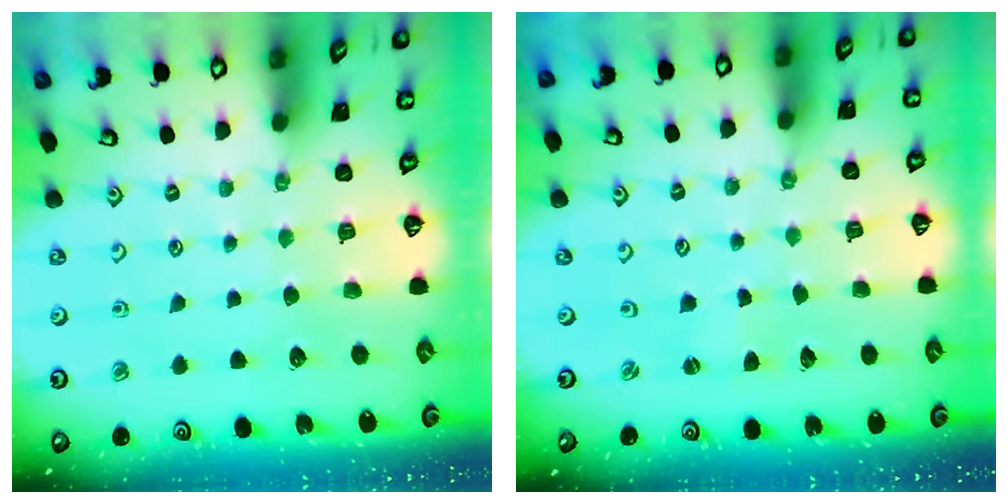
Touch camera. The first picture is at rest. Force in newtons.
{"total": 0.5, "press": 0.5, "slide": 0.0}